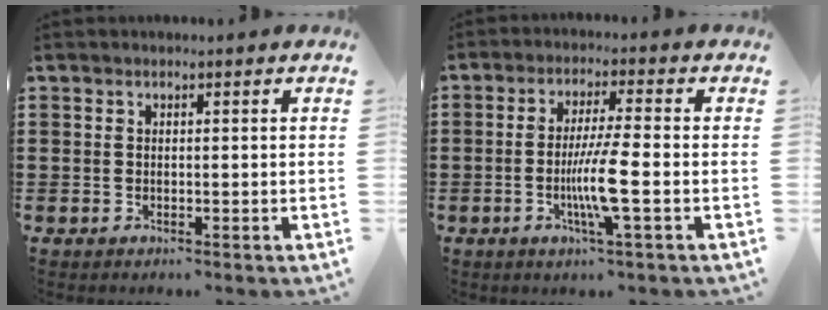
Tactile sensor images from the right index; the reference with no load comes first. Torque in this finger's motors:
{"motor_torque": [2.14, 0.00, 0.84, 0.18]}